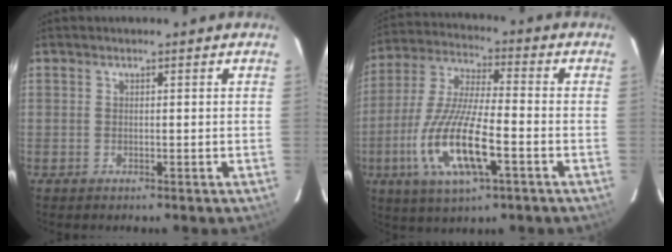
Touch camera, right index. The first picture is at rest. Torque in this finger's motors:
{"motor_torque": [1.22, -0.92, 1.05, 0.21]}